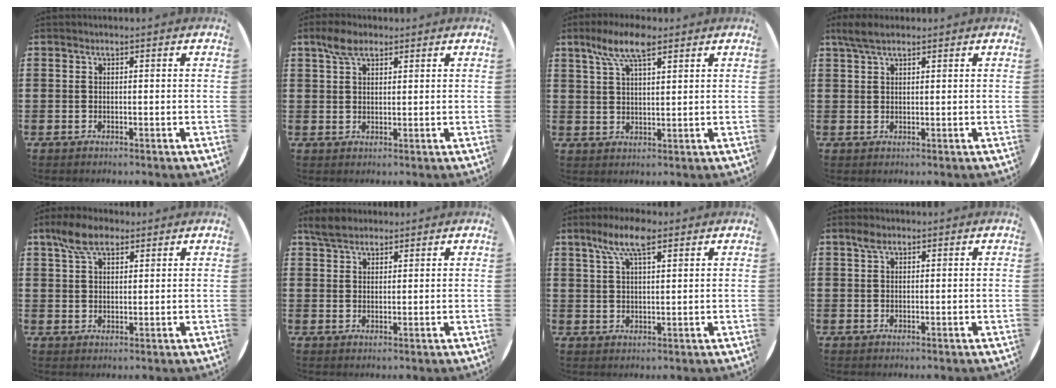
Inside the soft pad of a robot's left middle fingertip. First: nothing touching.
{"total": 3.8, "force": [2.7, 1.8, 2.0], "torque": [-0.037, 0.004, 0.048]}
{"total": 7.5, "force": [4.9, 2.4, 5.1], "torque": [-0.104, 0.000, 0.085]}
{"total": 3.1, "force": [2.2, 1.0, 2.0], "torque": [-0.044, 0.006, 0.041]}
{"total": 6.0, "force": [4.2, 2.9, 3.1], "torque": [-0.065, 0.005, 0.077]}
{"total": 3.6, "force": [3.2, 1.4, 1.0], "torque": [-0.020, -0.001, 0.059]}
{"total": 6.7, "force": [4.3, 2.0, 4.8], "torque": [-0.096, 0.003, 0.073]}
{"total": 1.6, "force": [1.0, 0.9, 0.9], "torque": [-0.013, 0.002, 0.017]}